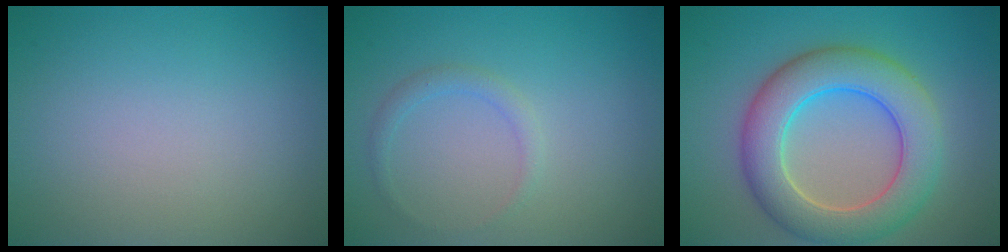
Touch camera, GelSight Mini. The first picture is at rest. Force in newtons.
{"total": 1.2, "press": 1.2, "slide": 0.2}
{"total": 7.7, "press": 7.7, "slide": 0.4}